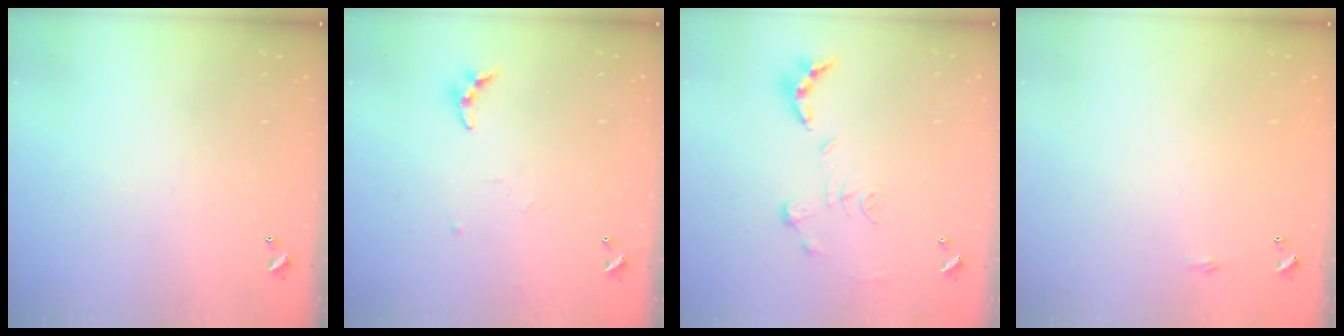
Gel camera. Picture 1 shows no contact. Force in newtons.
{"total": 7.0, "press": 7.0, "slide": 0.4}
{"total": 1.1, "press": 1.0, "slide": 0.4}
{"total": 2.2, "press": 2.1, "slide": 0.4}